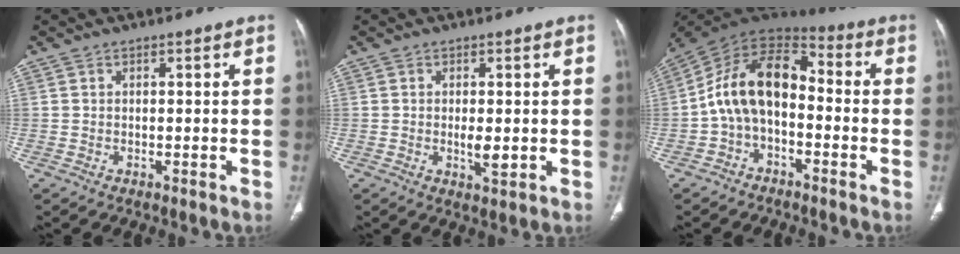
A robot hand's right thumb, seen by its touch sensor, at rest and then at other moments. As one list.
[{"total": 3.1, "force": [-0.2, 1.2, 2.9], "torque": [-0.051, -0.007, -0.004]}, {"total": 13.7, "force": [-1.9, 8.6, 10.6], "torque": [-0.172, 0.061, -0.046]}]